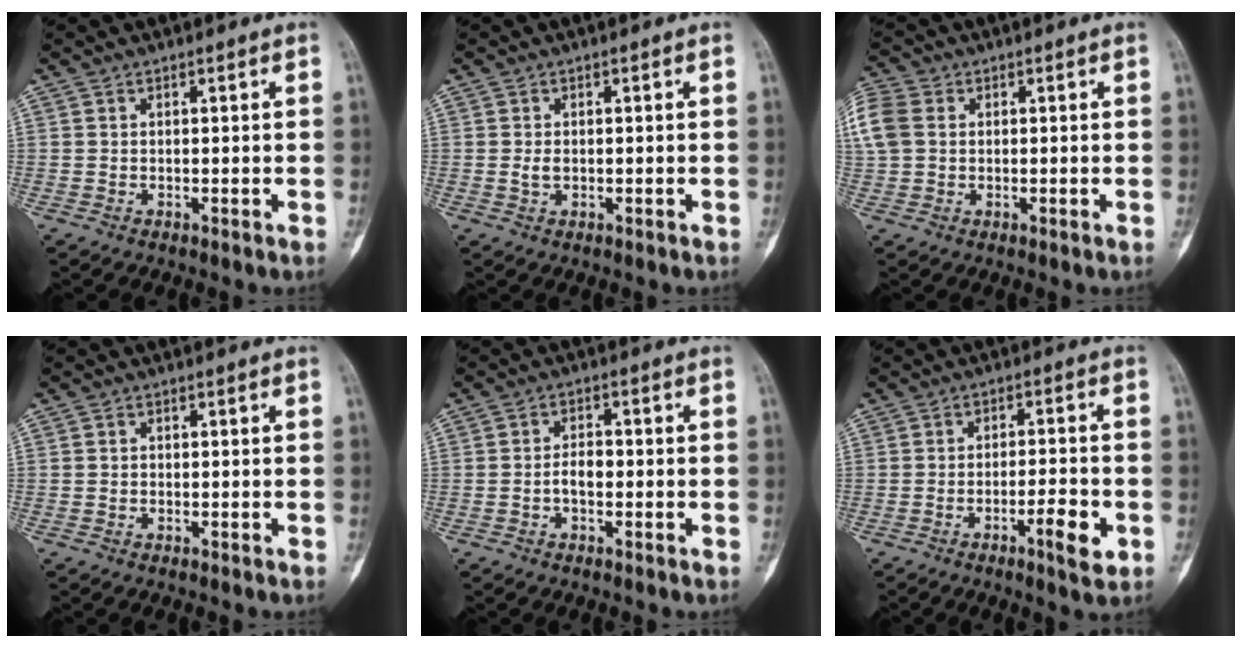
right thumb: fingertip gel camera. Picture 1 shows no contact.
{"total": 1.6, "force": [-0.1, 1.1, 1.2], "torque": [-0.023, 0.000, -0.001]}
{"total": 8.2, "force": [1.4, 6.3, 5.0], "torque": [-0.133, 0.018, 0.026]}
{"total": 0.5, "force": [-0.1, 0.5, 0.1], "torque": [0.001, 0.003, -0.005]}
{"total": 3.2, "force": [-0.8, 1.8, 2.5], "torque": [-0.038, 0.011, -0.018]}
{"total": 6.7, "force": [-2.9, 1.5, 5.9], "torque": [-0.095, 0.014, -0.043]}